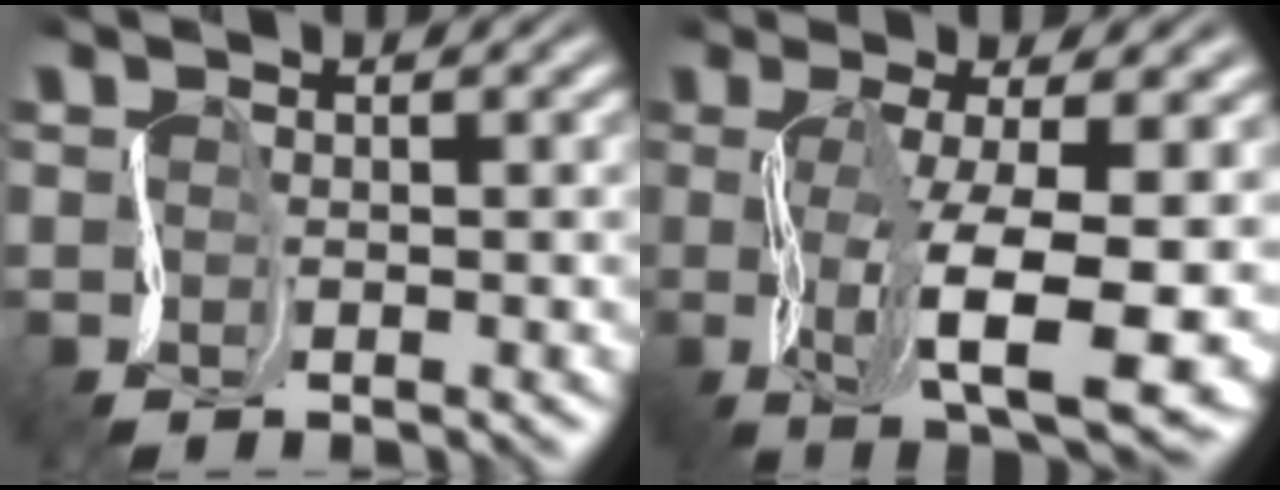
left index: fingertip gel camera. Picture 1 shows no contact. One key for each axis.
{"total": 10.9, "fx": -1.4, "fy": 3.5, "fz": 10.3, "tx": -0.173, "ty": -0.015, "tz": -0.009}